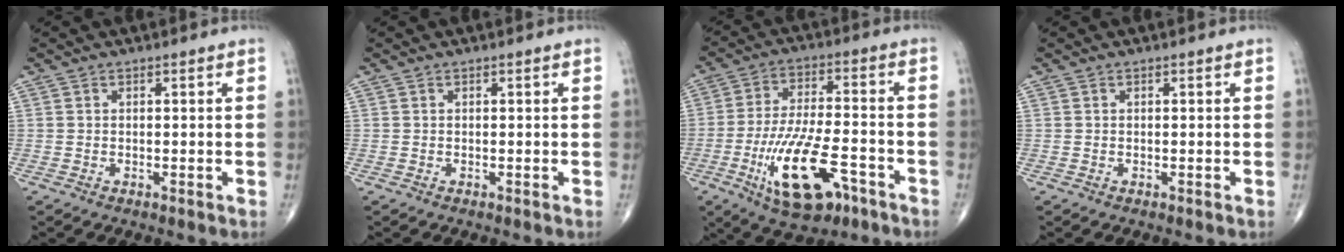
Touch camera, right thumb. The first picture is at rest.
{"total": 0.0}
{"total": 16.2, "force": [-7.1, 6.4, 13.0], "torque": [-0.236, 0.025, -0.113]}
{"total": 0.0}